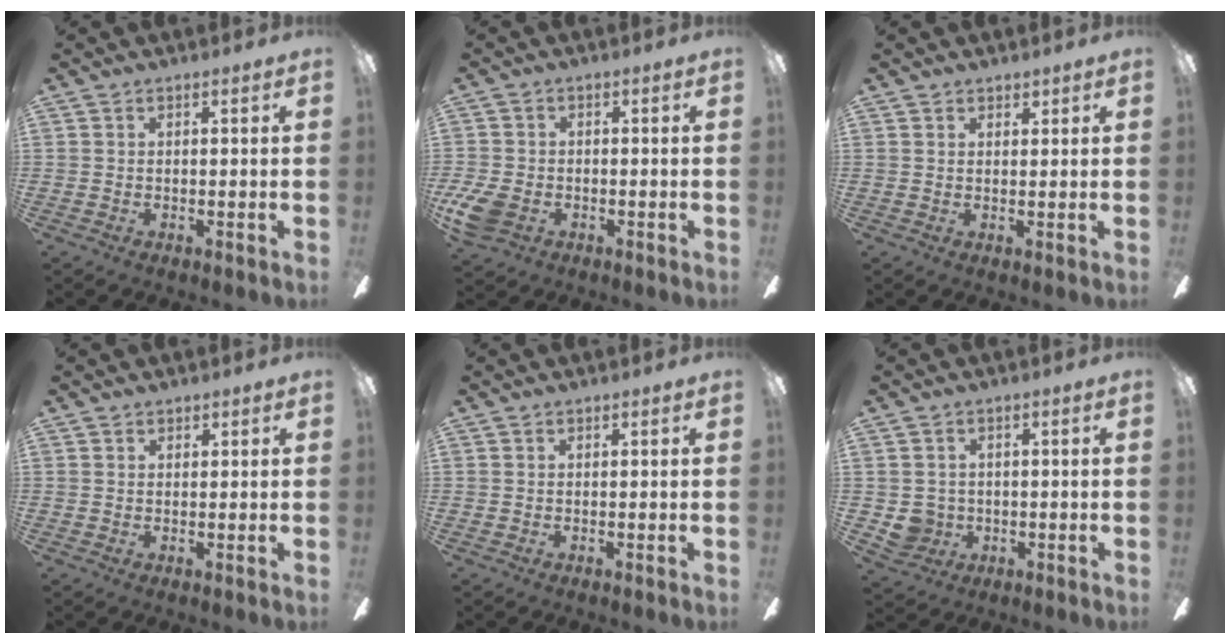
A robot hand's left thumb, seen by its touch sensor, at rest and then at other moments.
{"total": 6.8, "force": [-2.3, 4.9, 4.1], "torque": [-0.103, 0.007, -0.043]}
{"total": 1.5, "force": [1.3, 0.7, 0.0], "torque": [0.008, -0.004, 0.024]}
{"total": 1.1, "force": [1.0, 0.6, 0.0], "torque": [0.000, 0.000, 0.019]}
{"total": 0.0}
{"total": 4.4, "force": [0.0, 4.4, 0.7], "torque": [-0.022, 0.005, 0.002]}